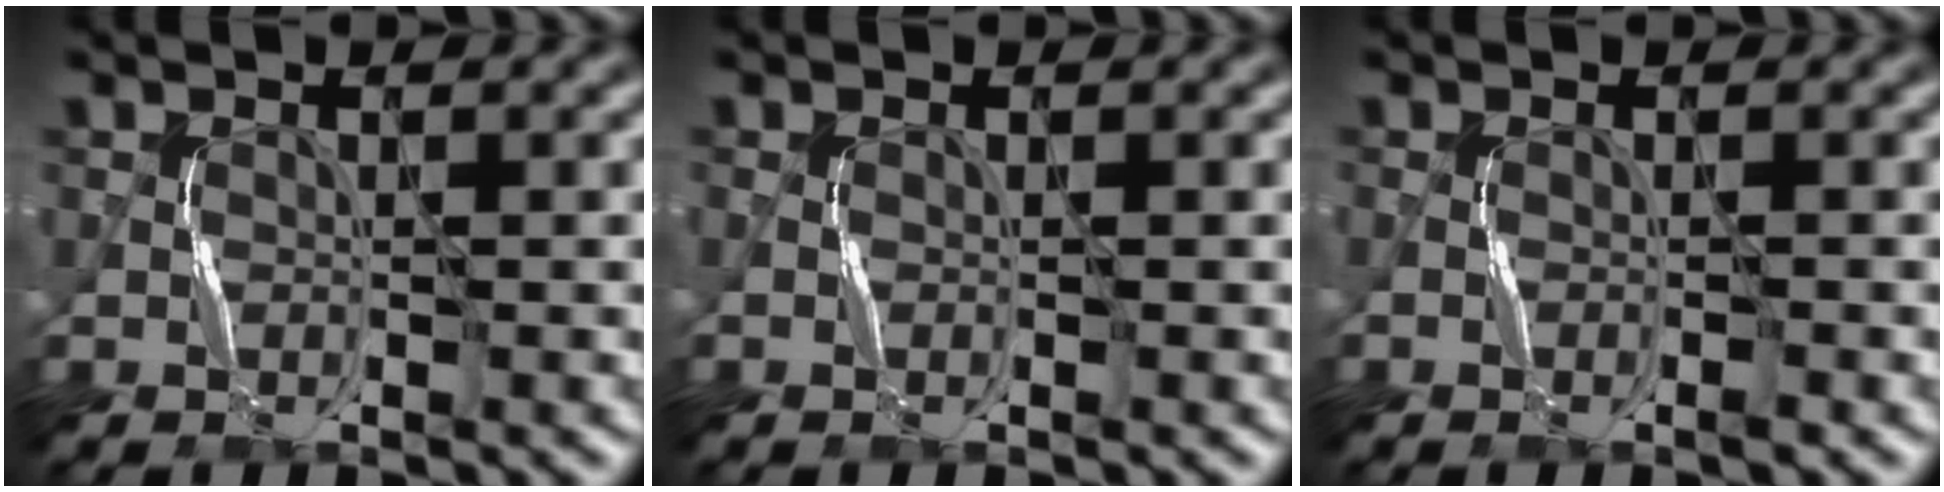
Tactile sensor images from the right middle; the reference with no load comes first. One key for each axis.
{"total": 0.0}
{"total": 0.7, "fx": -0.5, "fy": 0.1, "fz": 0.6, "tx": -0.012, "ty": 0.001, "tz": -0.009}